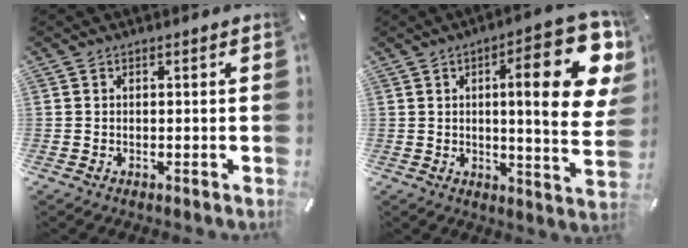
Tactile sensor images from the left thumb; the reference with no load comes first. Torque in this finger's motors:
{"motor_torque": [2.54, 2.46, 2.33, -0.44, 0.31]}